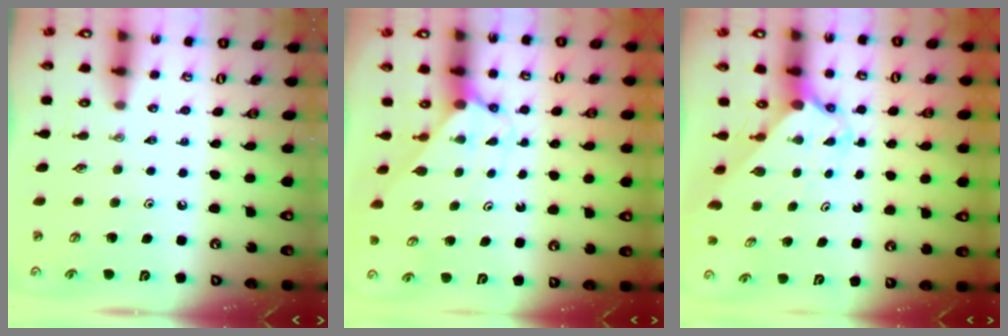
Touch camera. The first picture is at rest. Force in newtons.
{"total": 2.5, "press": 2.5, "slide": 0.2}
{"total": 2.1, "press": 2.1, "slide": 0.1}